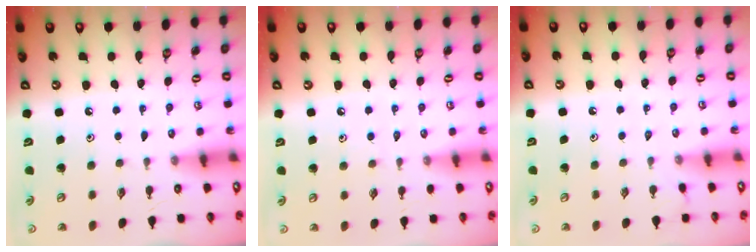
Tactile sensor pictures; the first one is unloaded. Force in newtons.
{"total": 2.4, "press": 2.4, "slide": 0.5}
{"total": 1.9, "press": 1.9, "slide": 0.4}